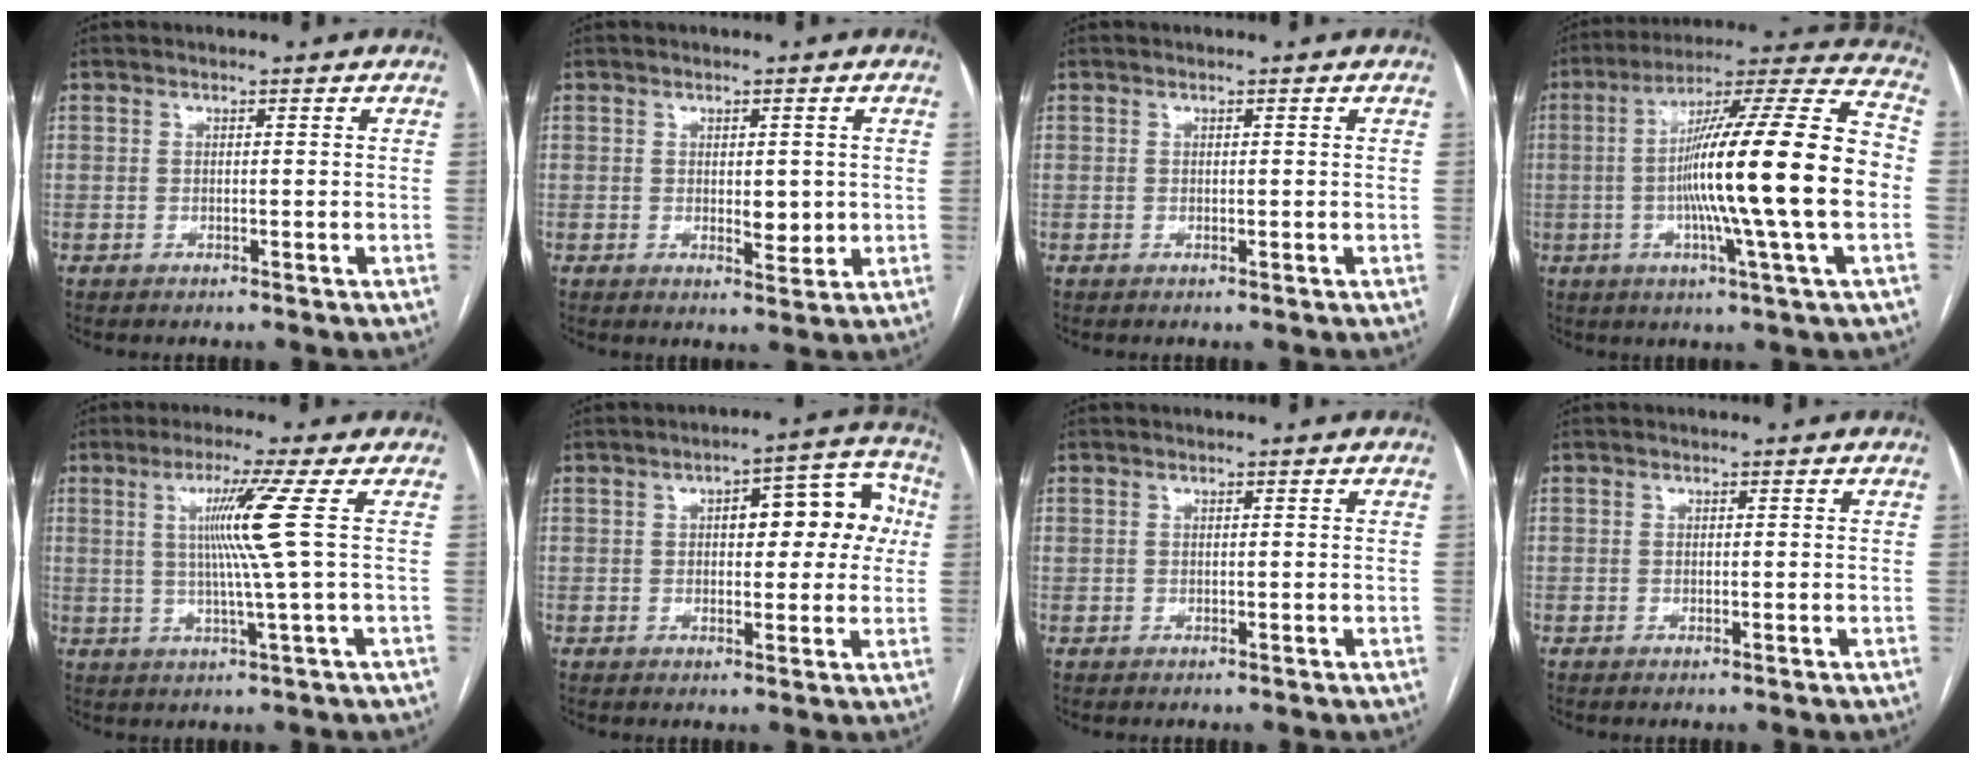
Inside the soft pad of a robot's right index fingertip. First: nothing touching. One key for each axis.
{"total": 3.5, "fx": 0.1, "fy": 1.6, "fz": 3.1, "tx": -0.042, "ty": -0.007, "tz": 0.007}
{"total": 0.0}
{"total": 22.7, "fx": -2.3, "fy": -0.7, "fz": 22.6, "tx": -0.348, "ty": 0.005, "tz": -0.055}
{"total": 7.7, "fx": 1.4, "fy": -2.6, "fz": 7.1, "tx": -0.136, "ty": -0.003, "tz": 0.036}
{"total": 10.4, "fx": 1.8, "fy": 4.3, "fz": 9.3, "tx": -0.107, "ty": 0.042, "tz": 0.022}
{"total": 0.0}
{"total": 0.0}